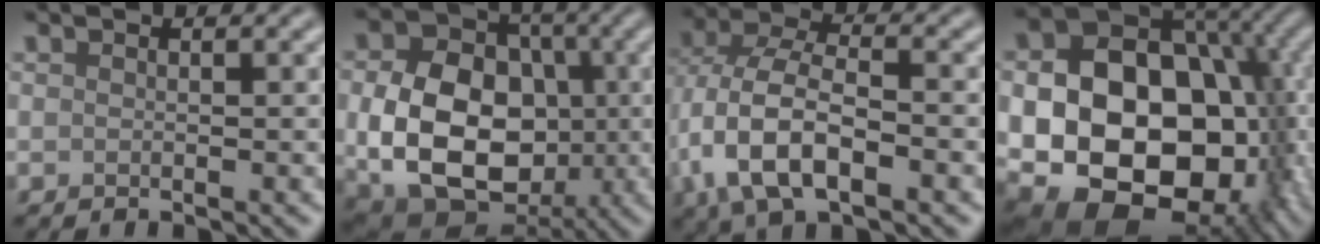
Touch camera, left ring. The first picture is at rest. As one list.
[{"total": 12.1, "force": [-1.8, 8.9, 8.0], "torque": [-0.149, -0.018, -0.035]}, {"total": 9.1, "force": [-2.9, 4.9, 7.2], "torque": [-0.156, -0.001, -0.062]}, {"total": 22.1, "force": [-3.5, 17.0, 13.7], "torque": [-0.200, -0.018, -0.074]}]